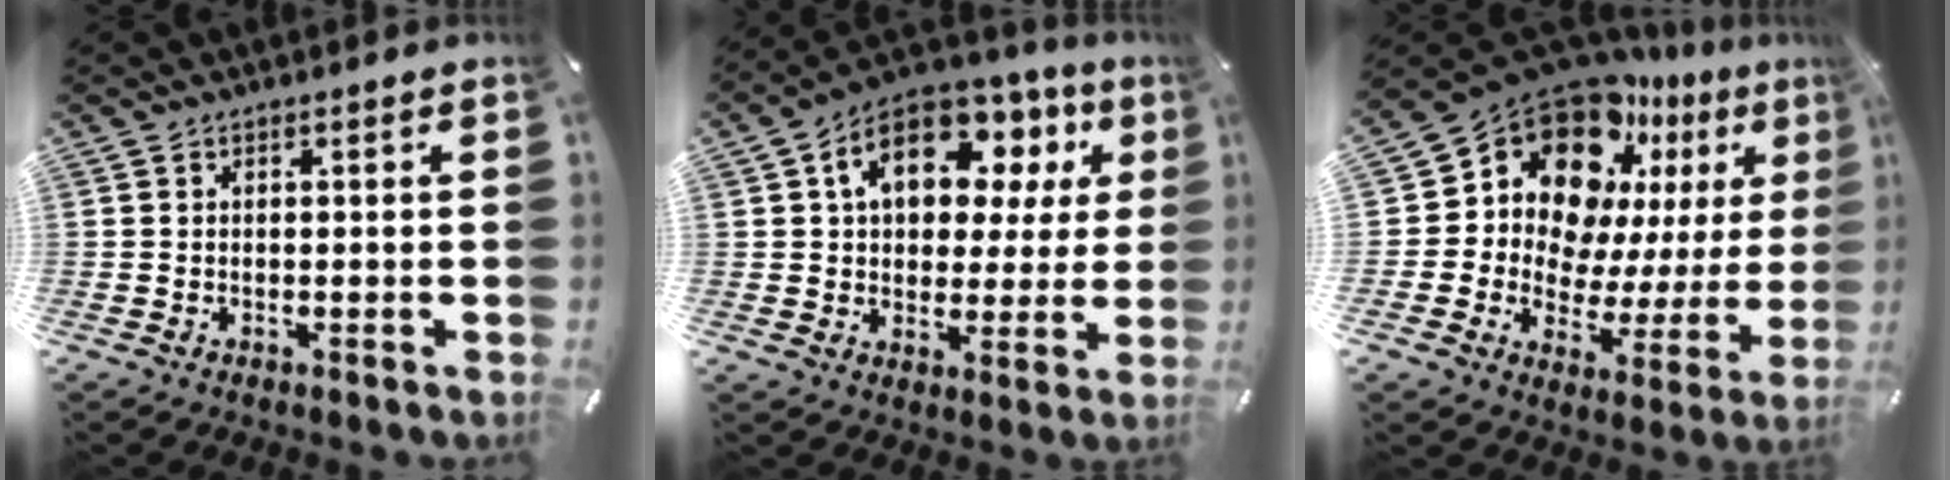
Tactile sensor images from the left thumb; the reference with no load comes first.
{"total": 15.4, "force": [6.5, 10.2, 9.5], "torque": [-0.159, -0.019, 0.117]}
{"total": 16.0, "force": [10.1, 10.6, 6.5], "torque": [-0.110, -0.096, 0.177]}